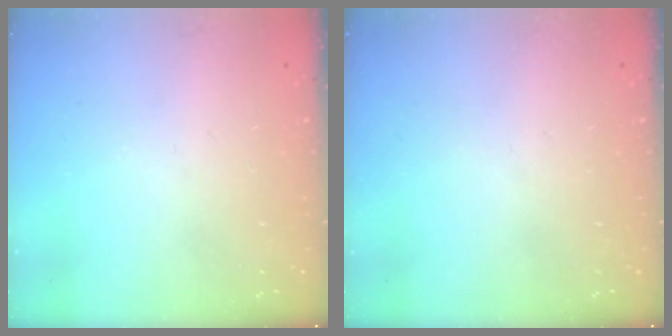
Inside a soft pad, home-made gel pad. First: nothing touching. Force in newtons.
{"total": 0.0}